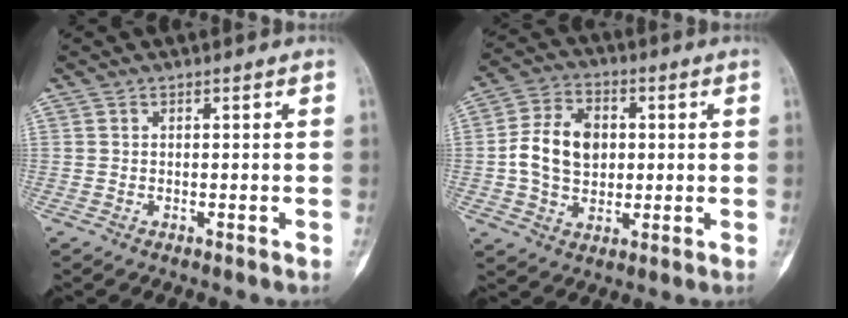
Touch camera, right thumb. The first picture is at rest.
{"total": 11.7, "force": [0.5, 8.6, 7.9], "torque": [-0.121, 0.011, 0.006]}